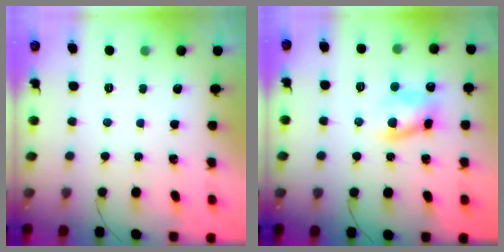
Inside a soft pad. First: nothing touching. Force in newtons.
{"total": 8.1, "press": 8.0, "slide": 1.3}